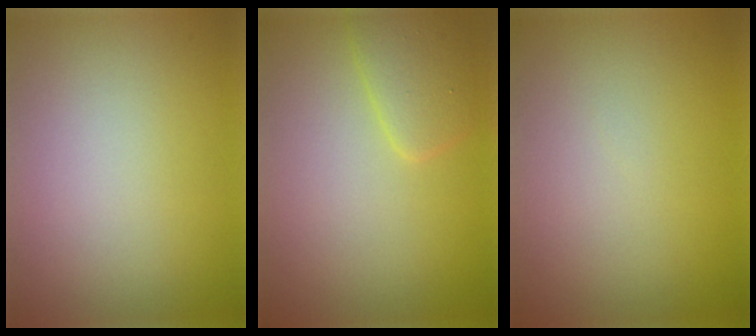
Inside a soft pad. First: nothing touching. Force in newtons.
{"total": 2.3, "press": 2.3, "slide": 0.1}
{"total": 0.0}